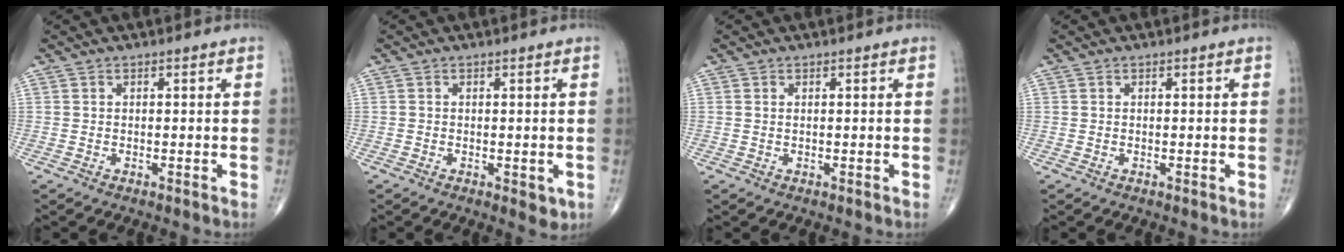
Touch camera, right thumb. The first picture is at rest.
{"total": 2.7, "force": [-0.7, 1.5, 2.1], "torque": [-0.016, -0.003, -0.007]}
{"total": 0.0}
{"total": 0.0}